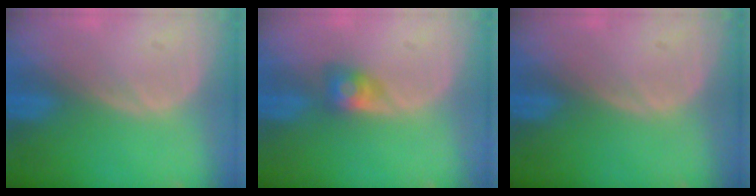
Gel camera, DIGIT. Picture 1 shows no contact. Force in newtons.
{"total": 3.1, "press": 2.7, "slide": 1.4}
{"total": 0.0}